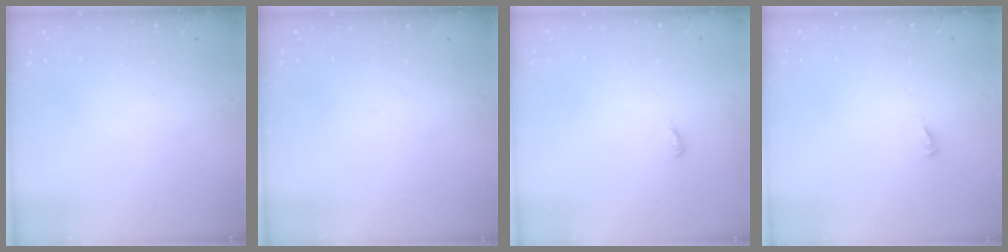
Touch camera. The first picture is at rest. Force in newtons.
{"total": 0.0}
{"total": 2.9, "press": 2.9, "slide": 0.2}
{"total": 3.2, "press": 3.2, "slide": 0.3}